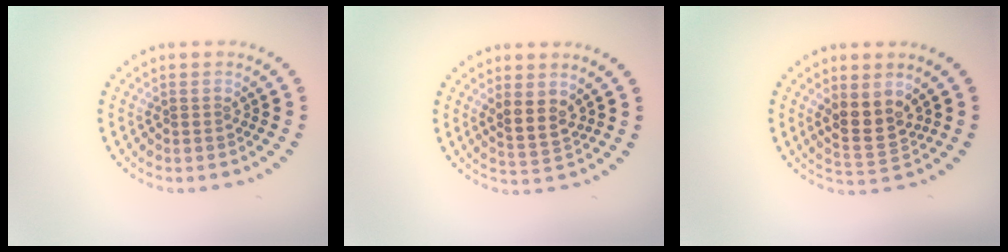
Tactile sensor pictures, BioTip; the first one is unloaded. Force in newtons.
{"total": 2.5, "press": 2.3, "slide": 1.1}
{"total": 3.4, "press": 3.1, "slide": 1.4}